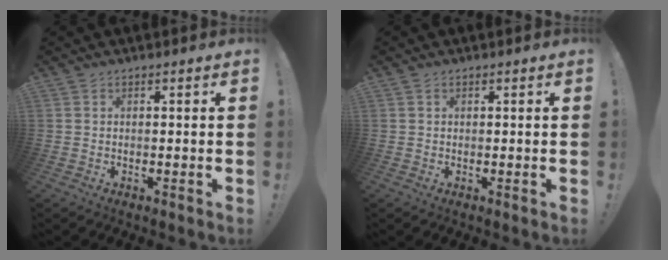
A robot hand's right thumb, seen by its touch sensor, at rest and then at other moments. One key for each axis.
{"total": 0.6, "fx": 0.4, "fy": 0.4, "fz": 0.1, "tx": 0.006, "ty": -0.003, "tz": 0.006}